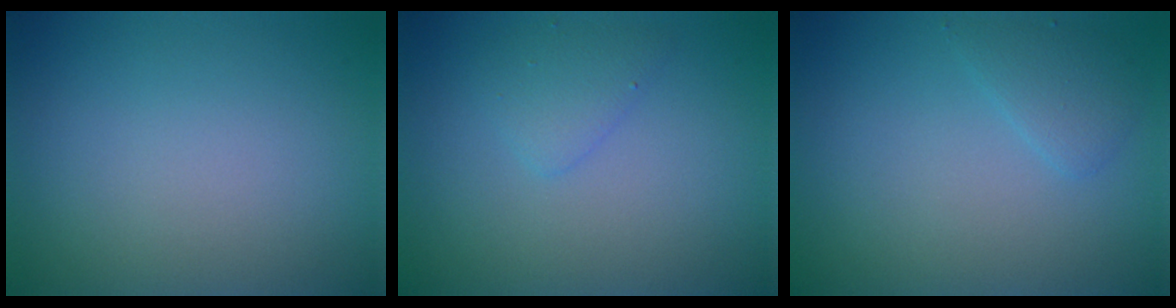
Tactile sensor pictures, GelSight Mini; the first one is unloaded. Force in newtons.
{"total": 1.7, "press": 1.6, "slide": 0.1}
{"total": 1.7, "press": 1.7, "slide": 0.1}